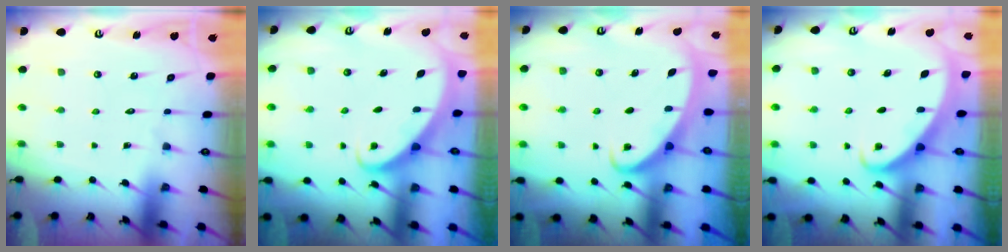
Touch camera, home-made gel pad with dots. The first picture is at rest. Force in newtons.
{"total": 2.7, "press": 2.7, "slide": 0.1}
{"total": 2.6, "press": 2.6, "slide": 0.3}
{"total": 2.3, "press": 2.3, "slide": 0.2}